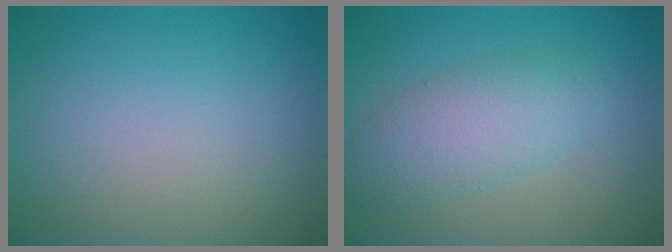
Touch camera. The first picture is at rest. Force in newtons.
{"total": 4.0, "press": 4.0, "slide": 0.1}